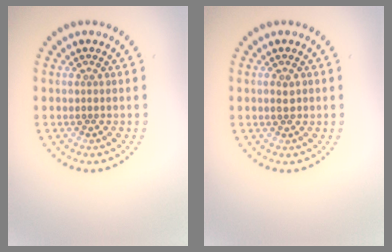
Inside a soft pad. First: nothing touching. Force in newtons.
{"total": 1.1, "press": 1.1, "slide": 0.1}